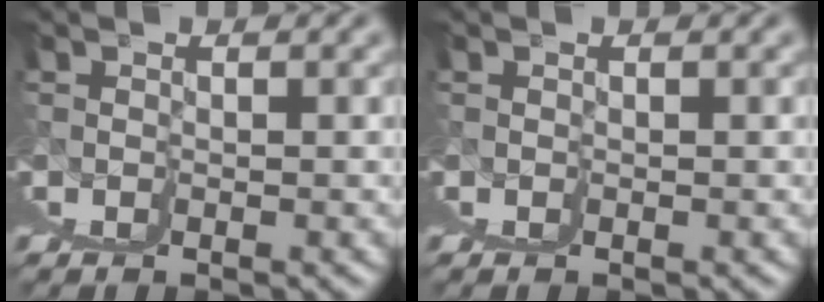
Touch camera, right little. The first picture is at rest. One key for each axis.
{"total": 0.0}